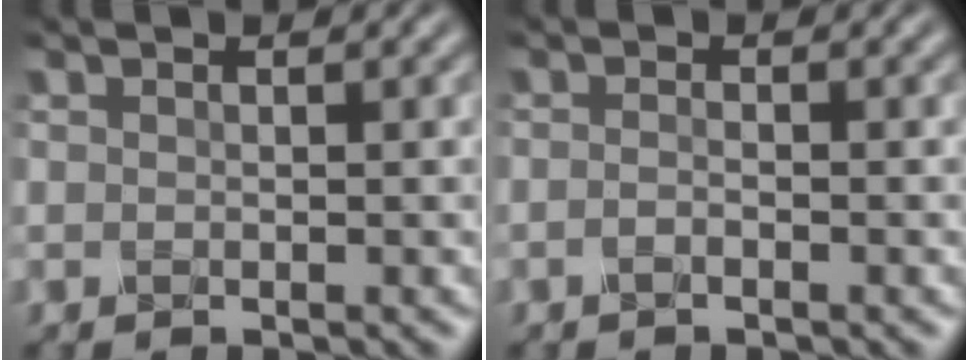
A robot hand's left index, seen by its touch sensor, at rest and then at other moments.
{"total": 0.9, "force": [-0.5, 0.2, 0.6], "torque": [-0.014, -0.001, -0.011]}